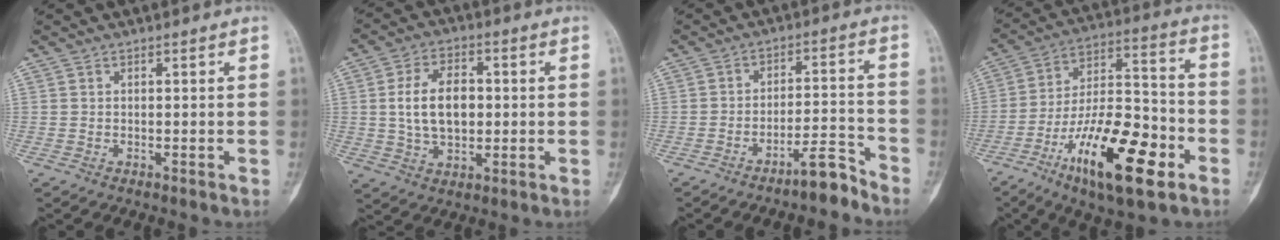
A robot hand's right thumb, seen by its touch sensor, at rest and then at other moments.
{"total": 10.7, "force": [0.6, 6.8, 8.2], "torque": [-0.132, 0.007, 0.013]}
{"total": 6.1, "force": [-5.1, 1.0, 3.2], "torque": [-0.044, 0.059, -0.087]}
{"total": 22.0, "force": [-10.0, 7.8, 18.0], "torque": [-0.304, 0.054, -0.168]}